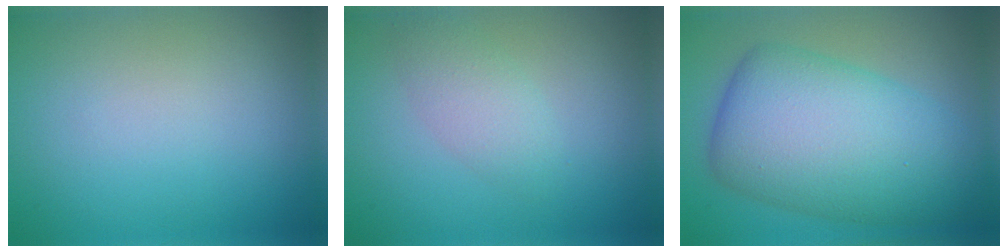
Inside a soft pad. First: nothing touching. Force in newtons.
{"total": 2.4, "press": 2.4, "slide": 0.1}
{"total": 11.4, "press": 11.4, "slide": 0.2}